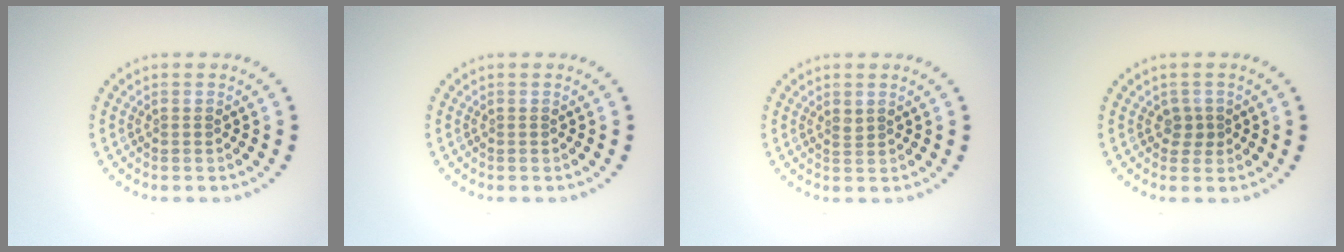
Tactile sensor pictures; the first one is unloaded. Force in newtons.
{"total": 0.0}
{"total": 0.6, "press": 0.5, "slide": 0.3}
{"total": 1.2, "press": 1.0, "slide": 0.7}